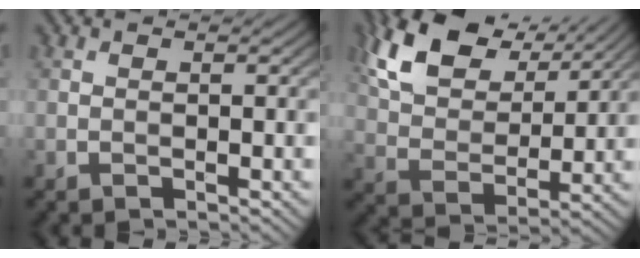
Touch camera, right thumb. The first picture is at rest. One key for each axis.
{"total": 12.7, "fx": 7.6, "fy": 6.7, "fz": 7.6, "tx": -0.183, "ty": 0.017, "tz": 0.142}